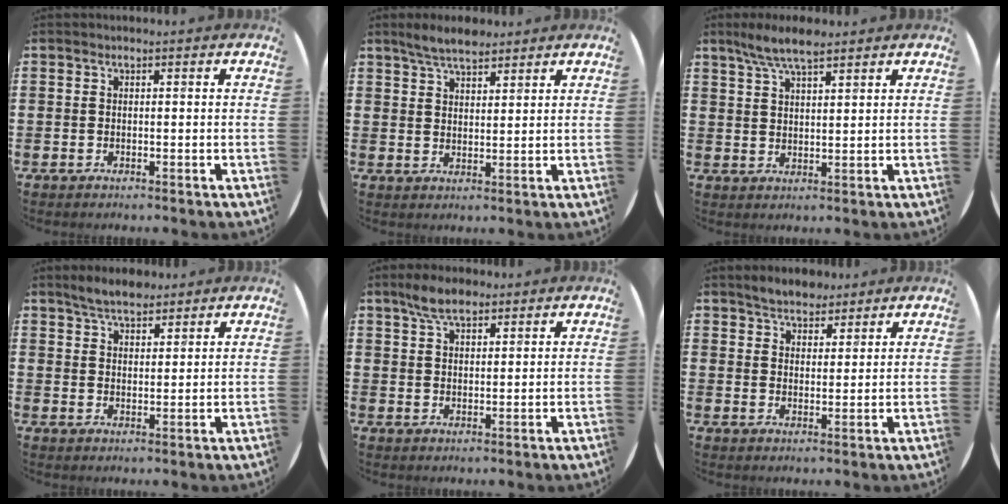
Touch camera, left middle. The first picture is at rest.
{"total": 4.5, "force": [4.0, 1.3, 1.7], "torque": [-0.041, -0.004, 0.073]}
{"total": 5.7, "force": [4.6, 1.3, 3.1], "torque": [-0.072, -0.004, 0.084]}
{"total": 4.2, "force": [3.8, 1.3, 1.2], "torque": [-0.024, -0.008, 0.069]}
{"total": 4.9, "force": [3.8, 2.0, 2.3], "torque": [-0.046, 0.001, 0.069]}
{"total": 4.1, "force": [3.9, 1.4, 0.5], "torque": [-0.012, -0.006, 0.072]}